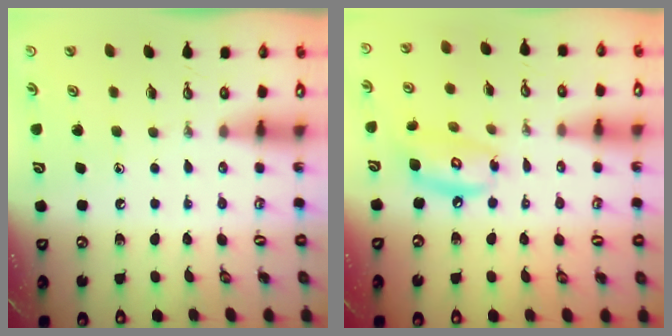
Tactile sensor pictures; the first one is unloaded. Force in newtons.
{"total": 10.7, "press": 10.7, "slide": 1.0}